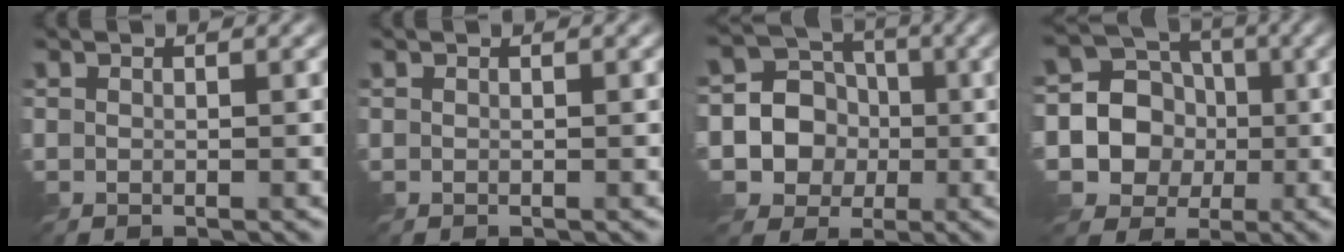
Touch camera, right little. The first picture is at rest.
{"total": 0.0}
{"total": 9.4, "force": [-1.7, 8.8, 2.7], "torque": [-0.062, 0.012, -0.053]}
{"total": 11.5, "force": [-1.8, 10.8, 3.6], "torque": [-0.097, 0.012, -0.053]}